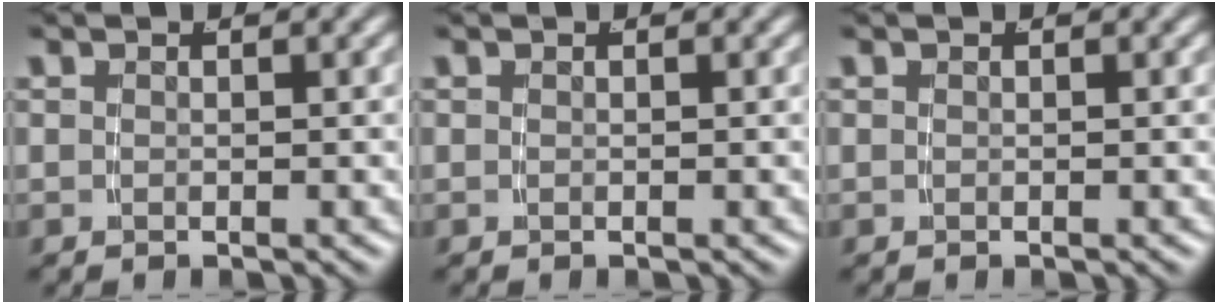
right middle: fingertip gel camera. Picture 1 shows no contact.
{"total": 0.0}
{"total": 0.0}